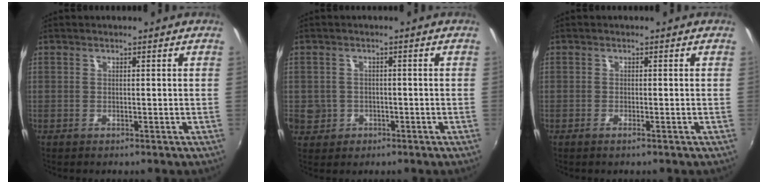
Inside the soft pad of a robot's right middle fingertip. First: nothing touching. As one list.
[{"total": 6.5, "force": [-1.4, 6.1, 1.8], "torque": [-0.069, 0.007, -0.013]}, {"total": 0.8, "force": [-0.5, -0.1, 0.5], "torque": [-0.011, 0.000, -0.012]}]